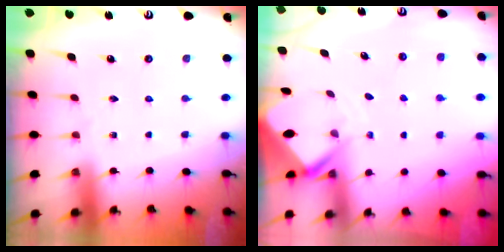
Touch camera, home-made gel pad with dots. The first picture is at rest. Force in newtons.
{"total": 3.2, "press": 3.2, "slide": 0.2}